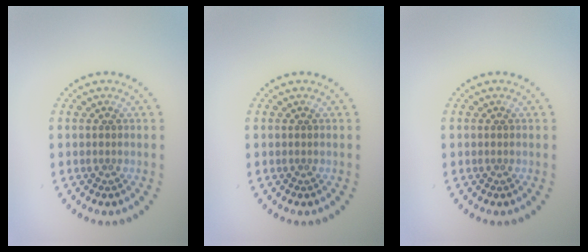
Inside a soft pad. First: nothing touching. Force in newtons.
{"total": 0.0}
{"total": 0.0}